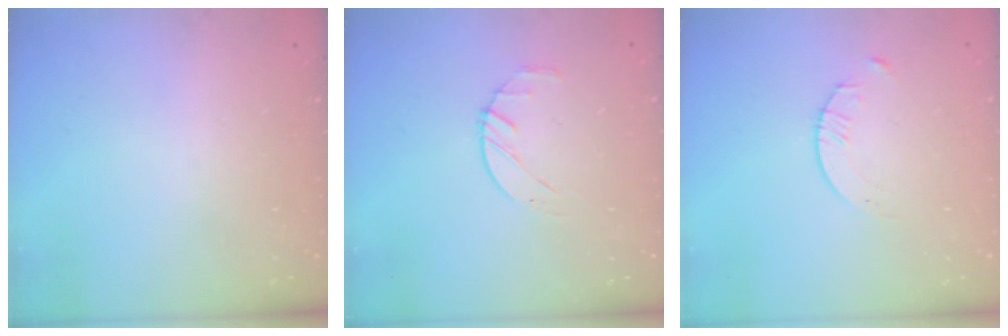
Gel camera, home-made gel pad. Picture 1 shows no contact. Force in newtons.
{"total": 2.5, "press": 2.5, "slide": 0.4}
{"total": 2.1, "press": 2.1, "slide": 0.3}